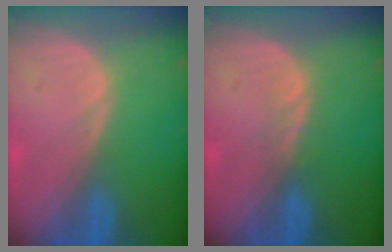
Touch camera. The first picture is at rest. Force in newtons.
{"total": 1.5, "press": 1.5, "slide": 0.2}